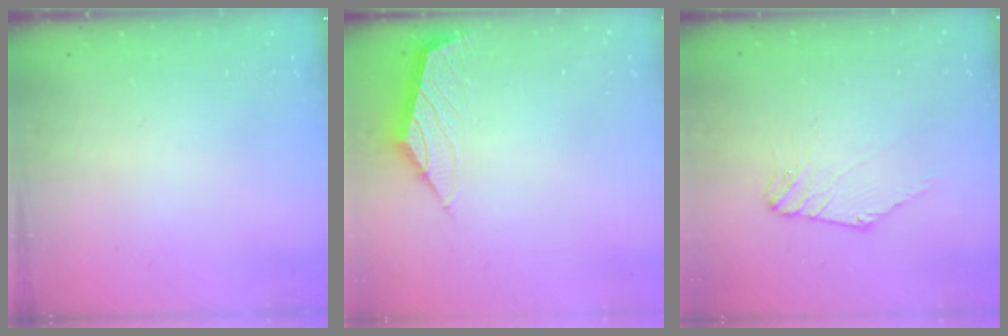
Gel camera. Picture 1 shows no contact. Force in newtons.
{"total": 2.1, "press": 2.0, "slide": 0.6}
{"total": 2.0, "press": 2.0, "slide": 0.5}